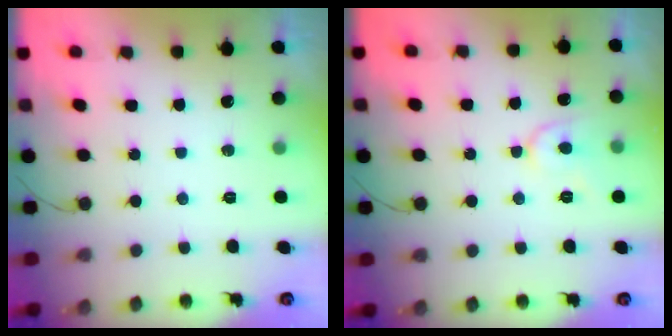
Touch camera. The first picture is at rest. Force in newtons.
{"total": 6.4, "press": 6.4, "slide": 0.8}